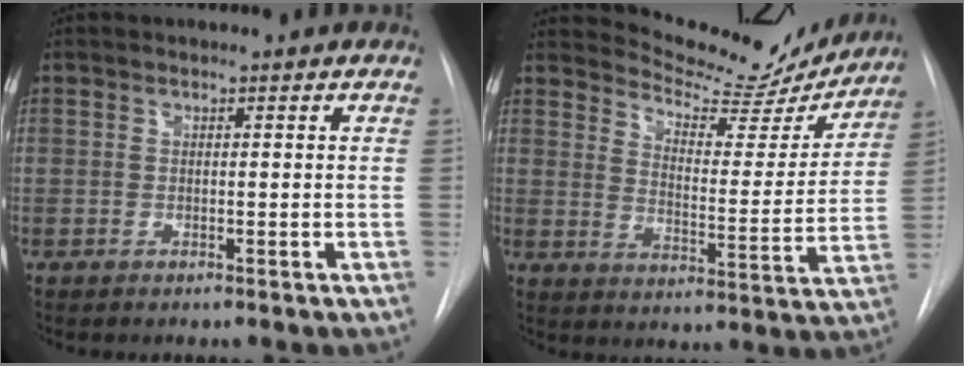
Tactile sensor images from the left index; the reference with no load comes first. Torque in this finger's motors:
{"motor_torque": [0.97, -1.17, 0.05, -0.03]}